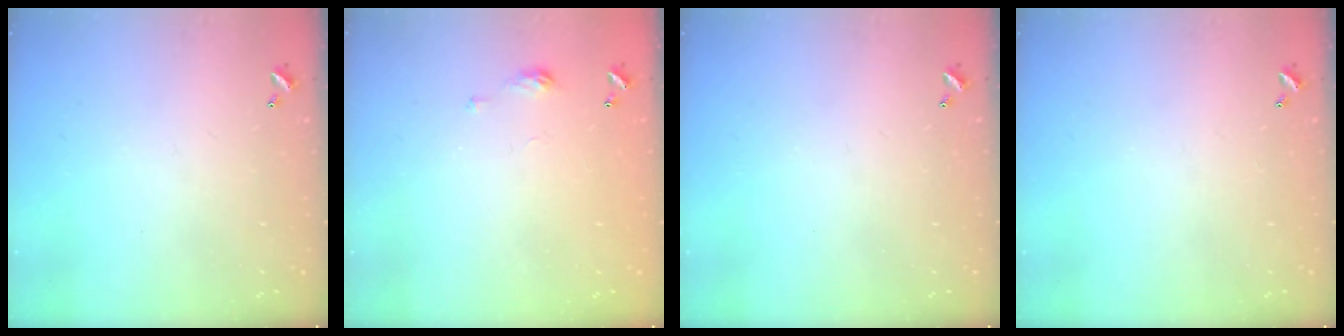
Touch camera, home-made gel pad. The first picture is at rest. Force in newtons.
{"total": 4.3, "press": 4.2, "slide": 0.5}
{"total": 0.0}
{"total": 0.0}